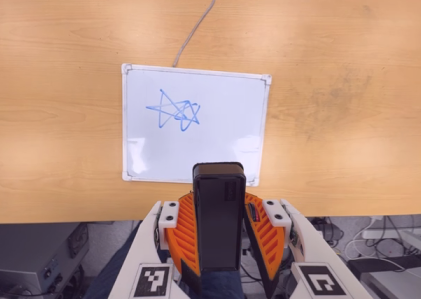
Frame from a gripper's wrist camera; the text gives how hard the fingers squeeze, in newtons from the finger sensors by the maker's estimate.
{"total": 5.7, "left": 5.0, "right": 6.4}